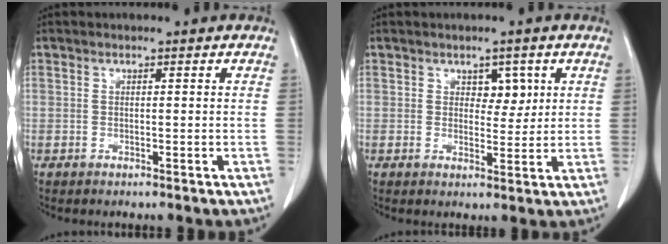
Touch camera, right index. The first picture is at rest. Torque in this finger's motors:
{"motor_torque": [0.07, 0.12, 0.01, 0.00]}